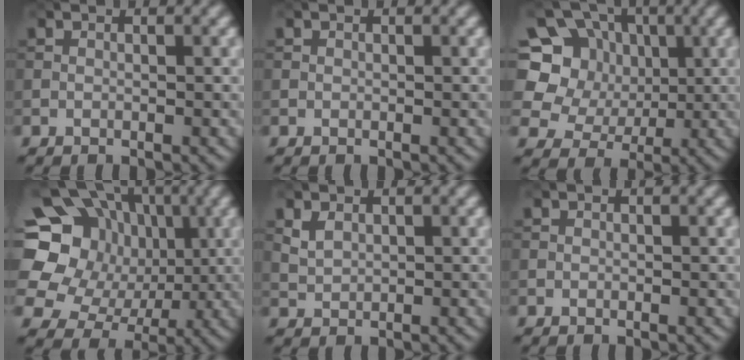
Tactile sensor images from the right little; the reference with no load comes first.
{"total": 0.0}
{"total": 8.7, "force": [1.6, 7.7, 3.7], "torque": [-0.078, 0.019, 0.000]}
{"total": 16.4, "force": [2.3, 14.5, 7.3], "torque": [-0.177, 0.027, 0.031]}
{"total": 1.5, "force": [0.8, 1.0, 0.8], "torque": [-0.019, -0.001, 0.021]}
{"total": 0.0}